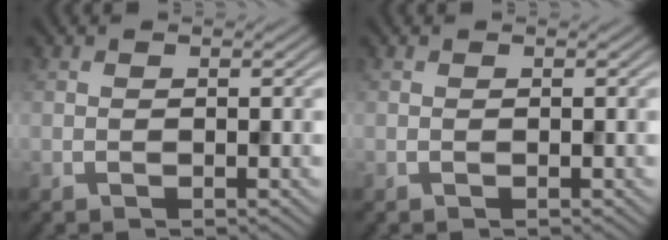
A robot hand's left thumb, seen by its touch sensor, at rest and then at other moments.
{"total": 0.0}